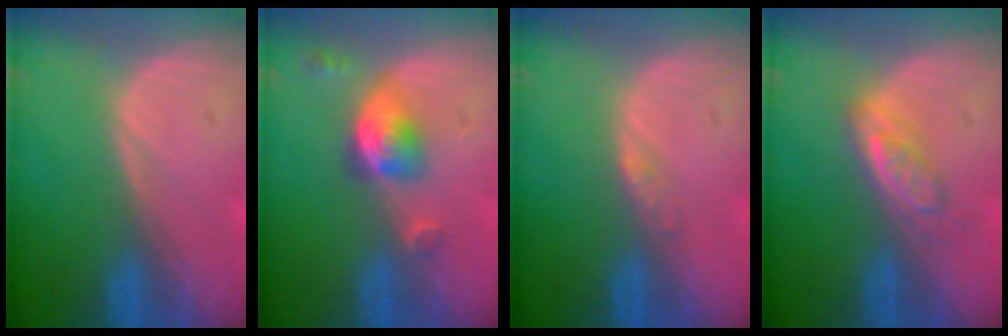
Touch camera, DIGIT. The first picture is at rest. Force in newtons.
{"total": 5.2, "press": 4.7, "slide": 2.2}
{"total": 1.2, "press": 1.2, "slide": 0.1}
{"total": 4.3, "press": 4.2, "slide": 0.8}